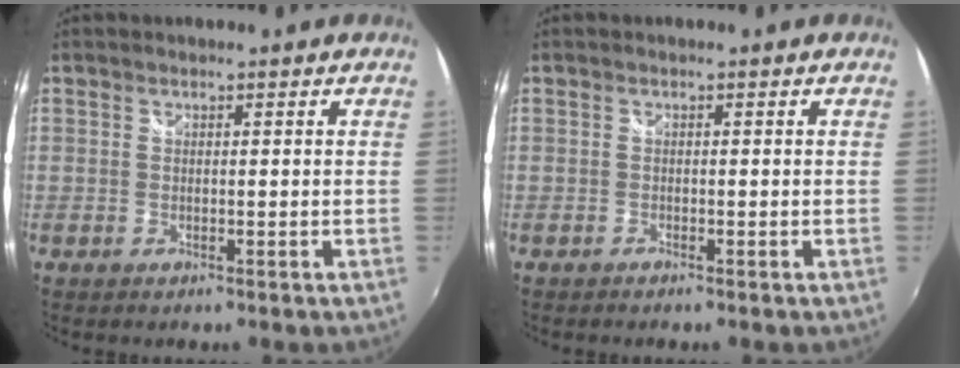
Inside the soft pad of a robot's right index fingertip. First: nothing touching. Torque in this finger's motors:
{"motor_torque": [-0.12, -0.11, 0.04, 0.01]}